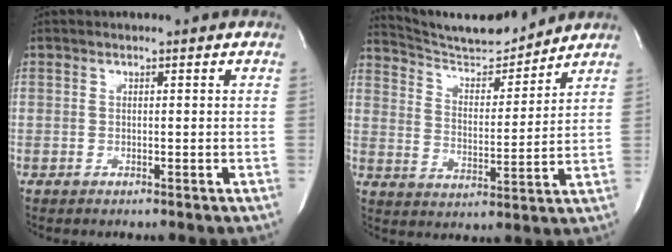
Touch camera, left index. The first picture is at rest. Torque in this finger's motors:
{"motor_torque": [0.35, -0.33, -0.02, -0.01]}